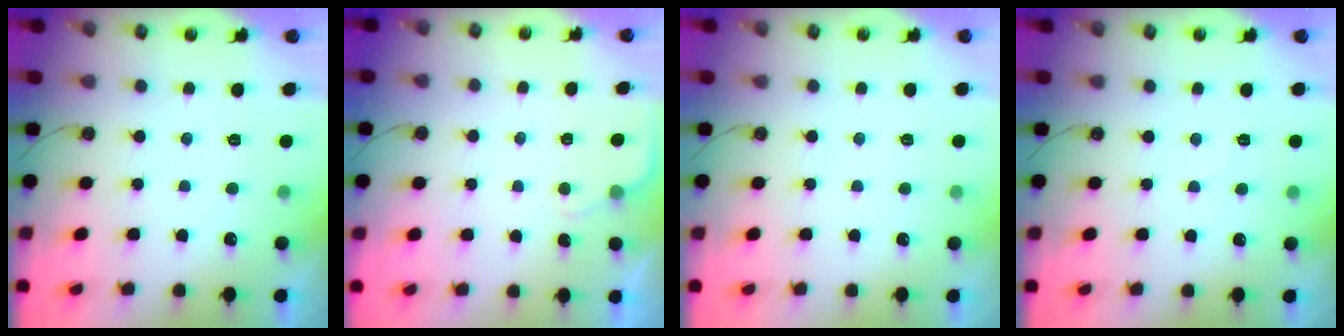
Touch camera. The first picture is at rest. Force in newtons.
{"total": 2.3, "press": 2.3, "slide": 0.3}
{"total": 2.8, "press": 2.8, "slide": 0.3}
{"total": 3.0, "press": 2.9, "slide": 0.4}